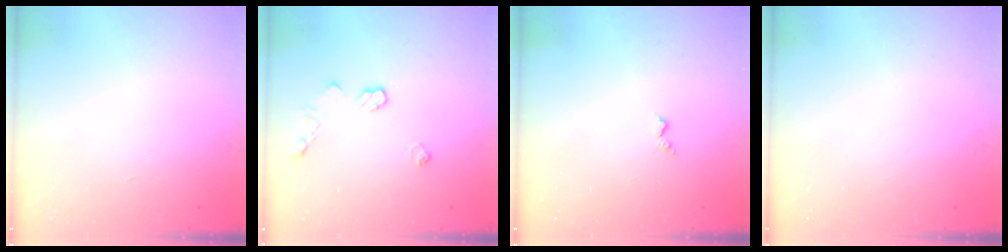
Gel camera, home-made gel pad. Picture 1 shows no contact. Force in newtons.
{"total": 6.5, "press": 6.5, "slide": 0.4}
{"total": 3.0, "press": 3.0, "slide": 0.5}
{"total": 0.0}